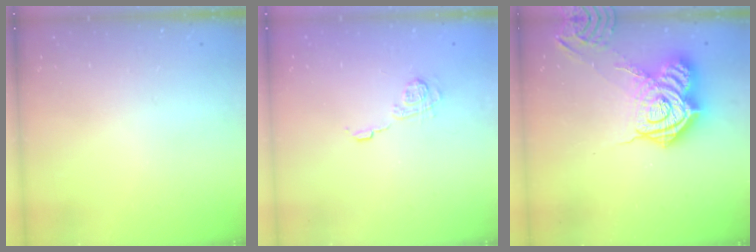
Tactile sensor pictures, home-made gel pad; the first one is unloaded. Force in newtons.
{"total": 9.5, "press": 9.5, "slide": 0.8}
{"total": 18.8, "press": 18.7, "slide": 1.5}